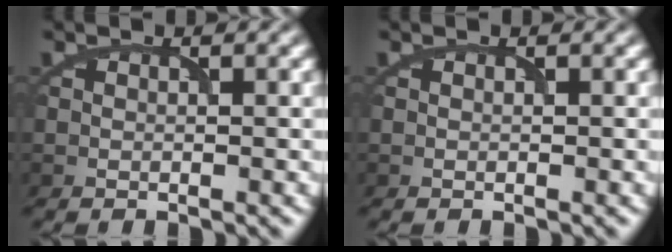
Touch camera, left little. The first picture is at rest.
{"total": 0.0}